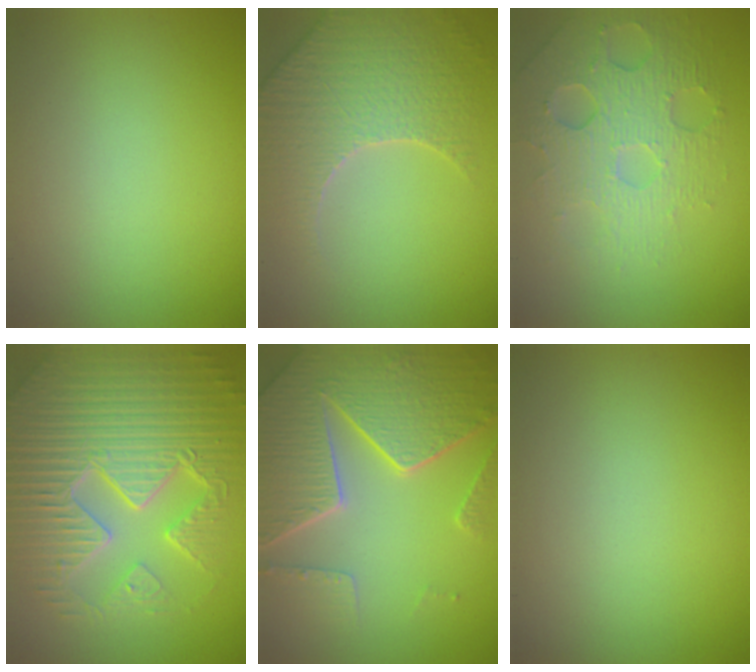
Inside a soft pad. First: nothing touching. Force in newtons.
{"total": 4.9, "press": 4.7, "slide": 1.1}
{"total": 4.9, "press": 4.1, "slide": 2.7}
{"total": 9.8, "press": 6.9, "slide": 7.0}
{"total": 8.3, "press": 6.1, "slide": 5.6}
{"total": 0.0}